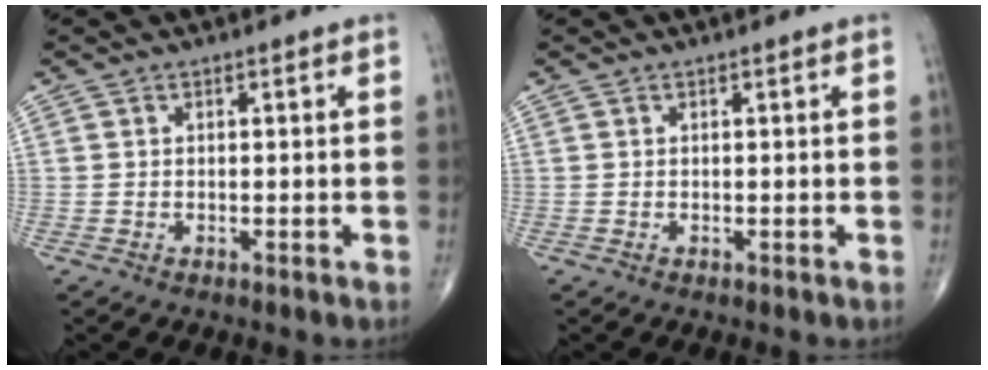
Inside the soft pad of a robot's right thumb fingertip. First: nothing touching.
{"total": 0.0}